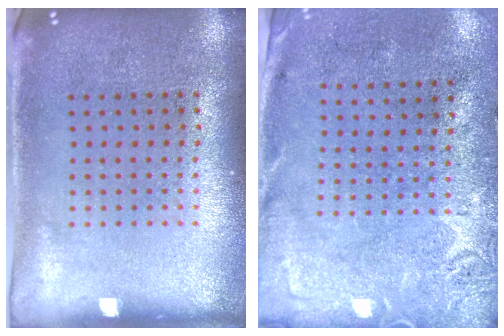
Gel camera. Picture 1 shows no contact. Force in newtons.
{"total": 2.7, "press": 2.2, "slide": 1.7}